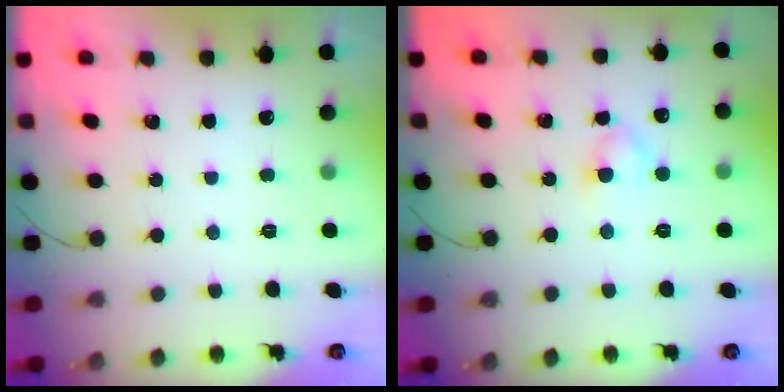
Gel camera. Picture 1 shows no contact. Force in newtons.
{"total": 3.1, "press": 2.8, "slide": 1.3}